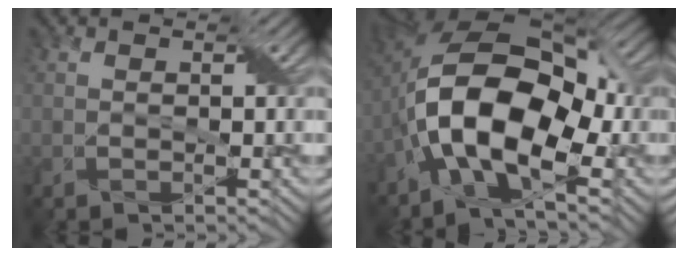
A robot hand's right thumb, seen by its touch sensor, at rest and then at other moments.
{"total": 14.9, "force": [-3.1, 7.1, 12.7], "torque": [-0.239, 0.004, -0.071]}